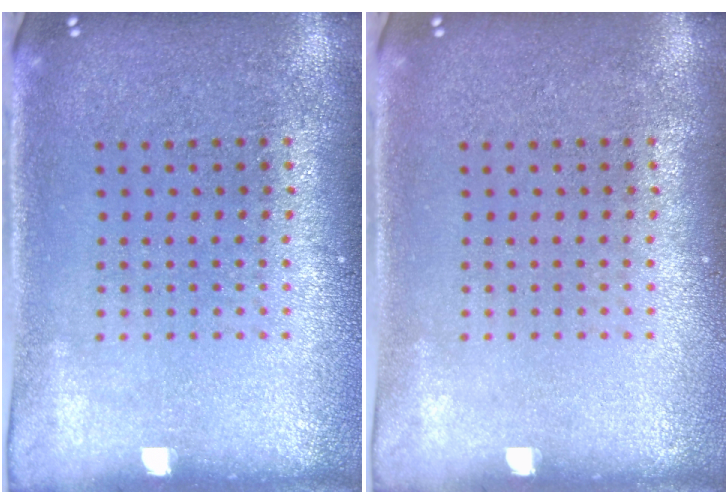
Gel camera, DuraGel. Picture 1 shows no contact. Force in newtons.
{"total": 0.0}